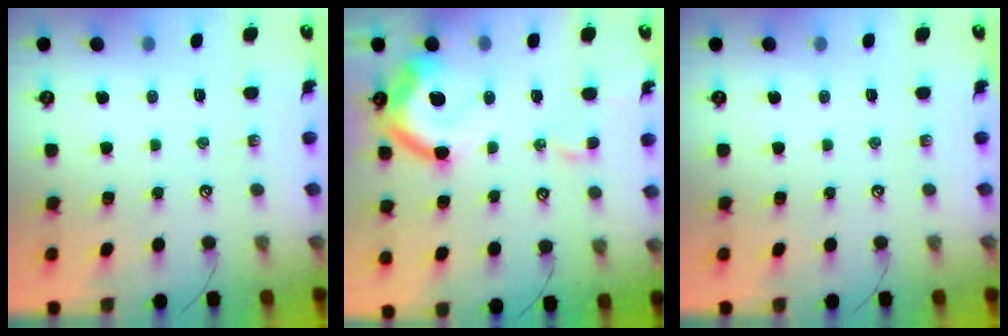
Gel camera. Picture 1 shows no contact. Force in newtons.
{"total": 13.5, "press": 13.3, "slide": 2.0}
{"total": 0.0}